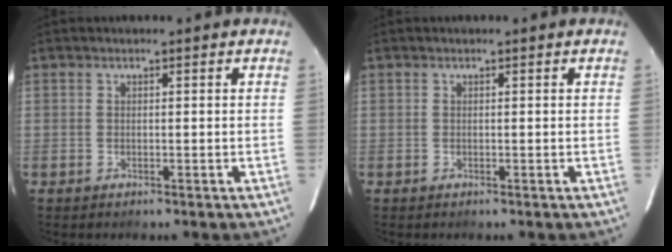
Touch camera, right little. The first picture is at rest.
{"total": 0.0}